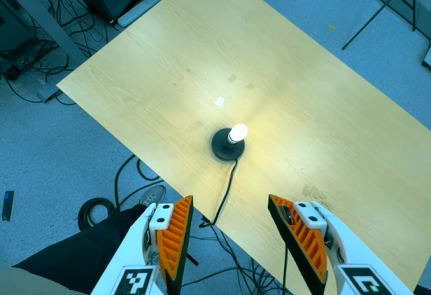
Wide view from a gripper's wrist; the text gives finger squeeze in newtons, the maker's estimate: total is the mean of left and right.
{"total": 0.0}